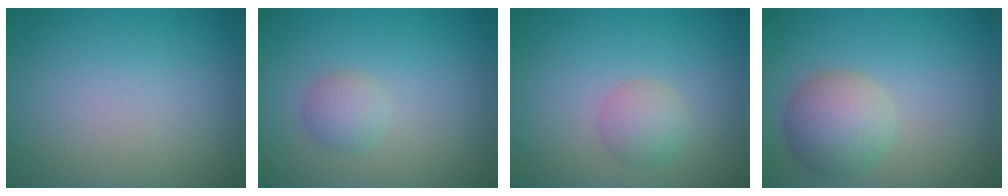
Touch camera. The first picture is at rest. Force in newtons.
{"total": 1.8, "press": 1.8, "slide": 0.0}
{"total": 2.3, "press": 2.3, "slide": 0.1}
{"total": 4.4, "press": 4.4, "slide": 0.2}